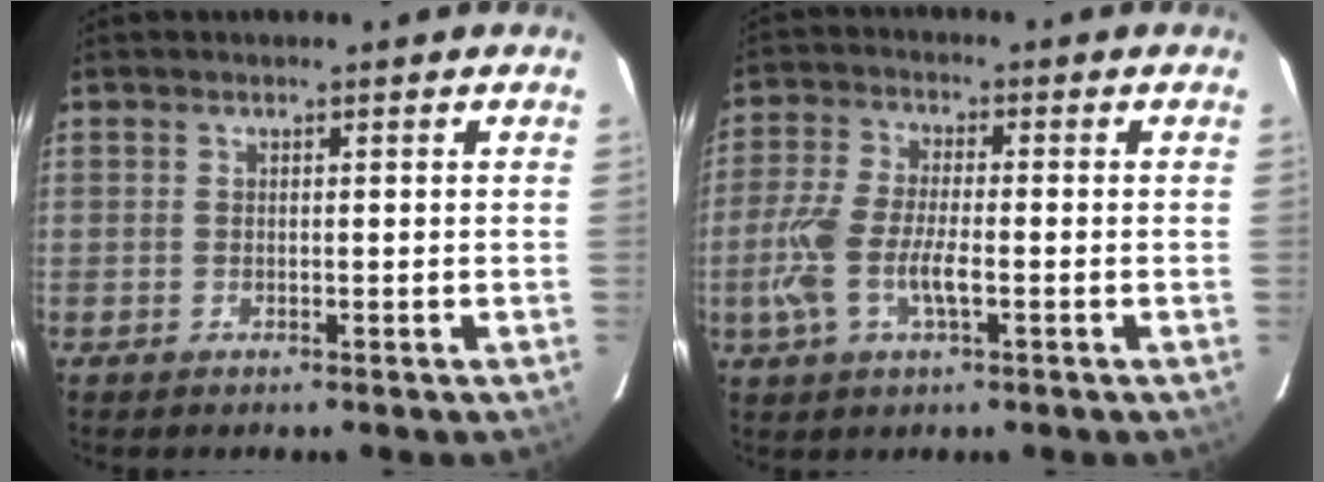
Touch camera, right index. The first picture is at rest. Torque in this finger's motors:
{"motor_torque": [1.14, -0.20, 0.62, 0.17]}